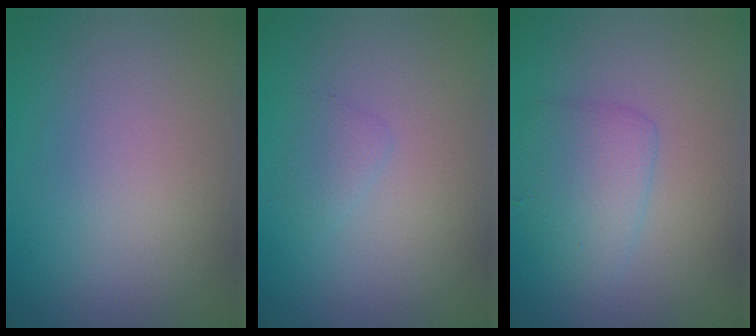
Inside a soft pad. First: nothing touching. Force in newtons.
{"total": 1.0, "press": 1.0, "slide": 0.1}
{"total": 2.8, "press": 2.8, "slide": 0.1}